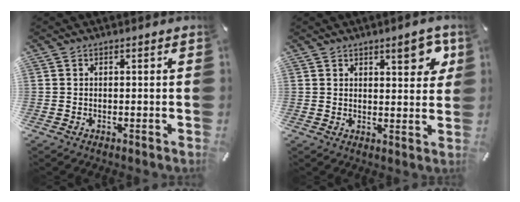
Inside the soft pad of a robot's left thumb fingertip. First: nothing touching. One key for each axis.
{"total": 6.6, "fx": 4.0, "fy": 2.9, "fz": 4.4, "tx": -0.046, "ty": -0.021, "tz": 0.062}